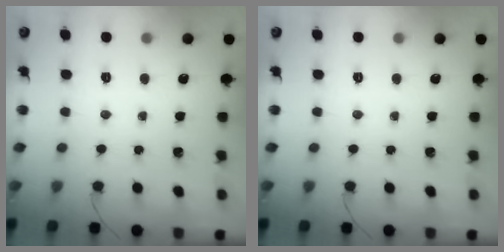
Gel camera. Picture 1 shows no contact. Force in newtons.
{"total": 0.0}